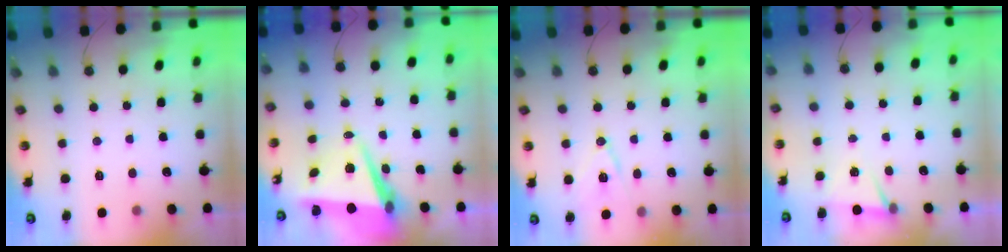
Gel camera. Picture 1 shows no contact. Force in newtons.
{"total": 8.0, "press": 7.6, "slide": 2.5}
{"total": 11.2, "press": 10.7, "slide": 3.3}
{"total": 4.6, "press": 1.6, "slide": 4.3}